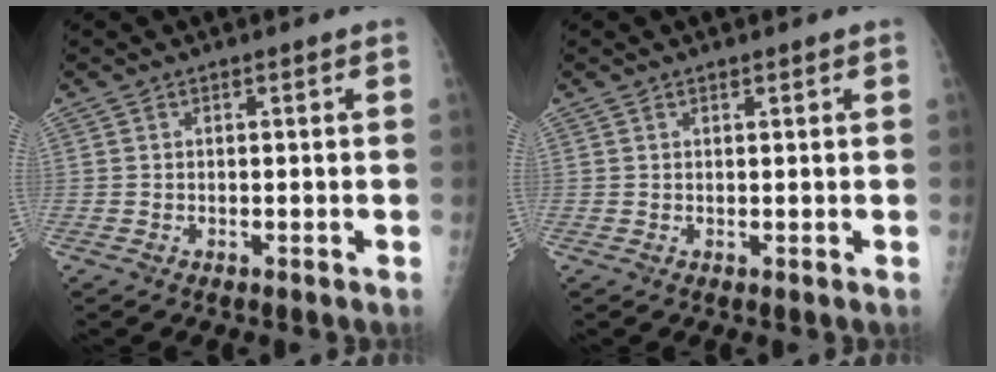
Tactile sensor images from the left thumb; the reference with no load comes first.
{"total": 0.7, "force": [0.6, 0.3, 0.2], "torque": [-0.003, -0.005, 0.008]}